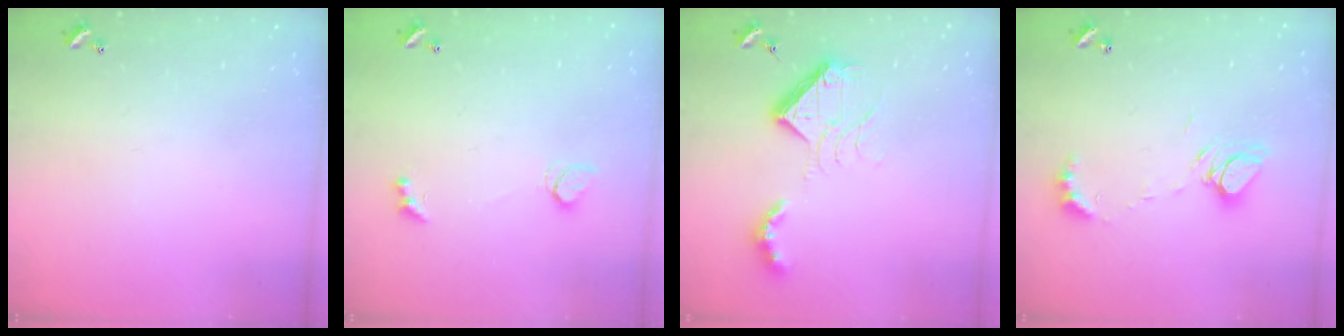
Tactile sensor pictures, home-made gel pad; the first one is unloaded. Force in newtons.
{"total": 2.3, "press": 1.9, "slide": 1.1}
{"total": 12.0, "press": 12.0, "slide": 0.4}
{"total": 8.4, "press": 8.4, "slide": 1.0}